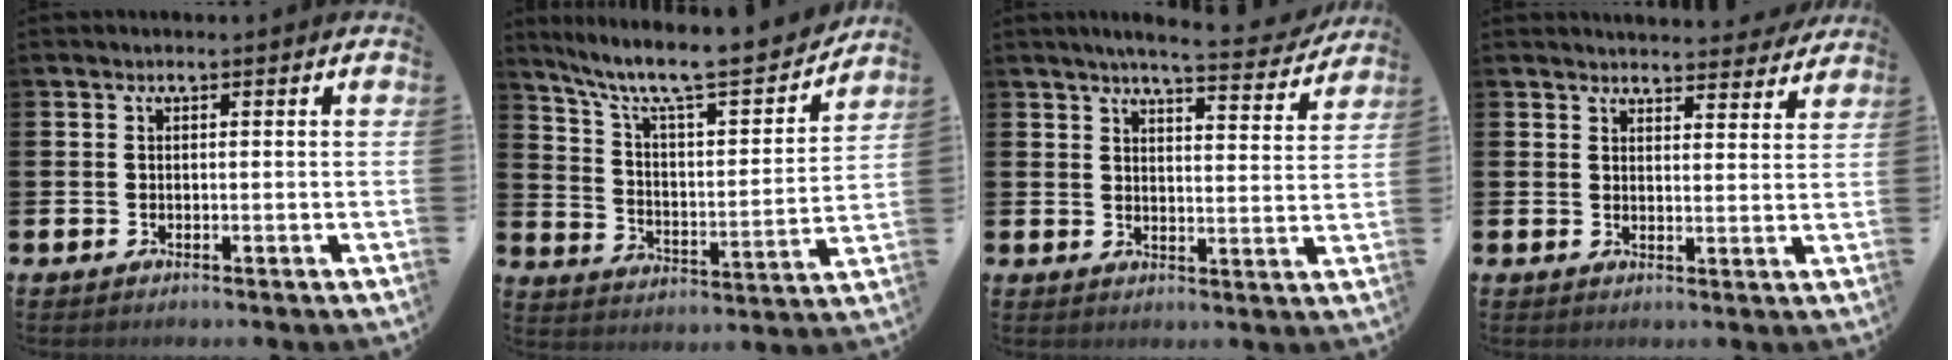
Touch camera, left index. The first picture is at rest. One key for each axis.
{"total": 9.8, "fx": 8.5, "fy": 1.6, "fz": 4.5, "tx": -0.116, "ty": -0.062, "tz": 0.139}
{"total": 5.9, "fx": 5.6, "fy": 0.2, "fz": 2.0, "tx": -0.043, "ty": -0.031, "tz": 0.094}
{"total": 4.3, "fx": 4.2, "fy": 0.6, "fz": 0.2, "tx": -0.001, "ty": -0.029, "tz": 0.075}